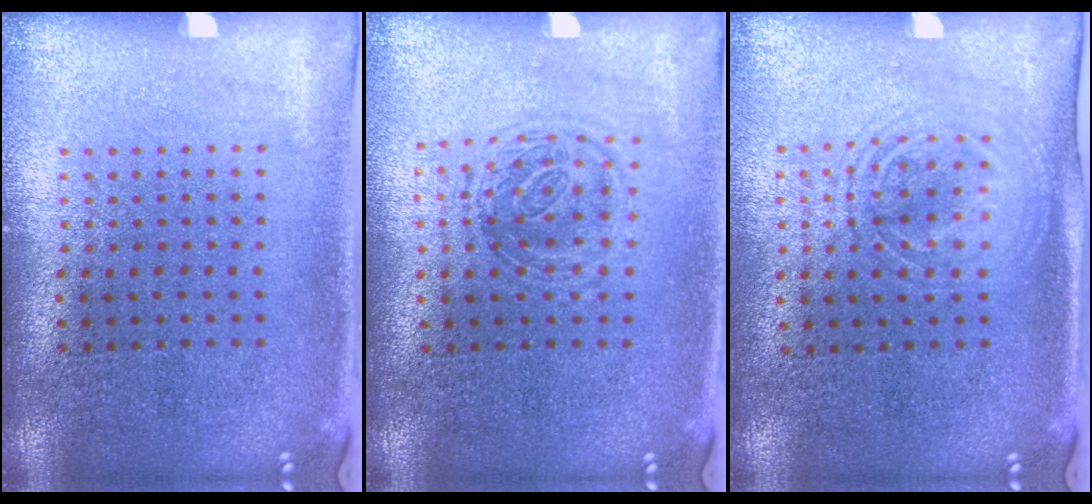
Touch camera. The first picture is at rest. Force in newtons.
{"total": 1.2, "press": 1.0, "slide": 0.8}
{"total": 1.5, "press": 1.3, "slide": 0.6}